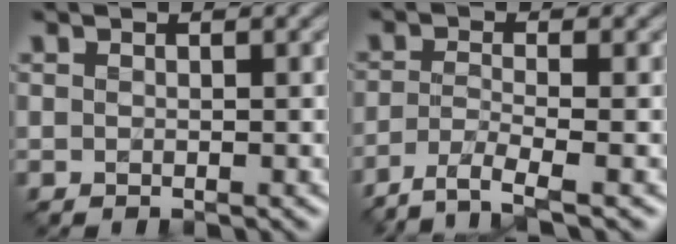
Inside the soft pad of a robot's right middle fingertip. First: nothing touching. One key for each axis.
{"total": 3.8, "fx": -2.7, "fy": 0.7, "fz": 2.5, "tx": -0.047, "ty": -0.008, "tz": -0.062}